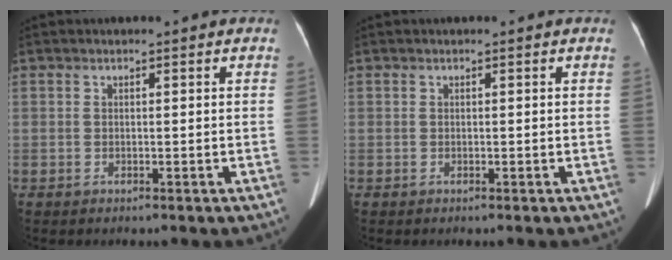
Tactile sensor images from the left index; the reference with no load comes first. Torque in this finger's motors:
{"motor_torque": [0.05, -0.01, 0.01, 0.01]}